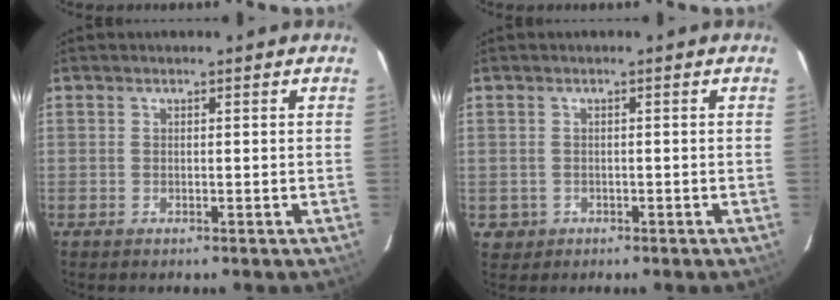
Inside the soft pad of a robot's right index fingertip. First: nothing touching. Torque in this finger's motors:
{"motor_torque": [-0.20, 0.15, -0.73, -0.19]}